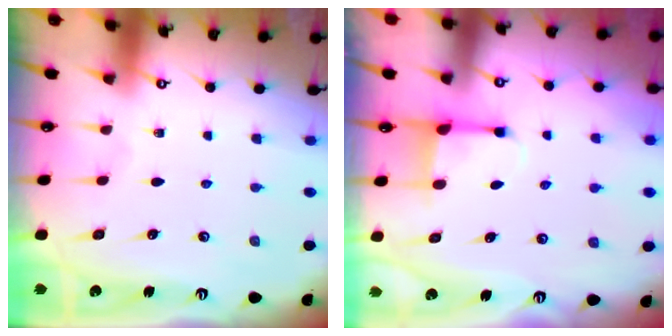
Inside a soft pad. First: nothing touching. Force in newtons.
{"total": 3.1, "press": 2.9, "slide": 0.9}